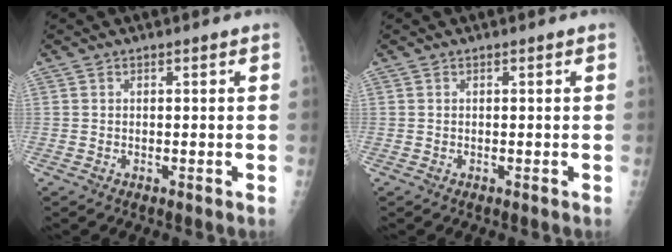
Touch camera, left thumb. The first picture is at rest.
{"total": 0.0}